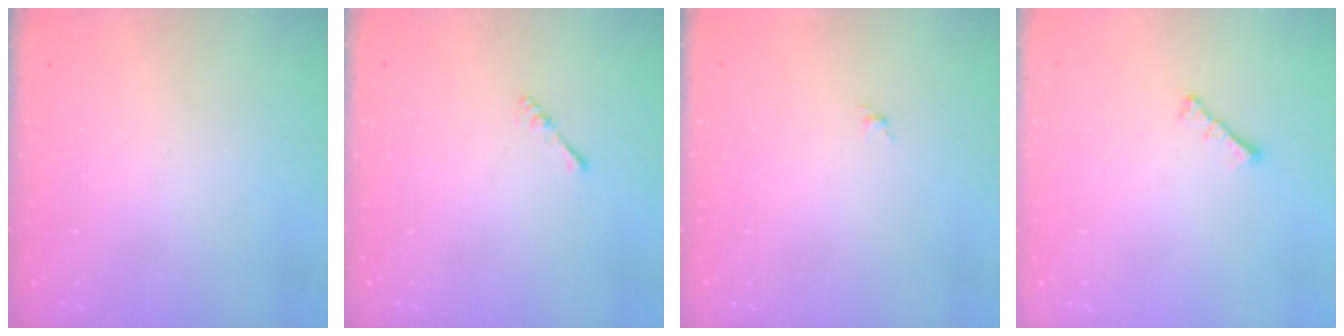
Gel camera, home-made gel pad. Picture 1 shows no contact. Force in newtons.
{"total": 2.2, "press": 2.2, "slide": 0.4}
{"total": 1.4, "press": 1.2, "slide": 0.6}
{"total": 2.4, "press": 2.3, "slide": 0.6}